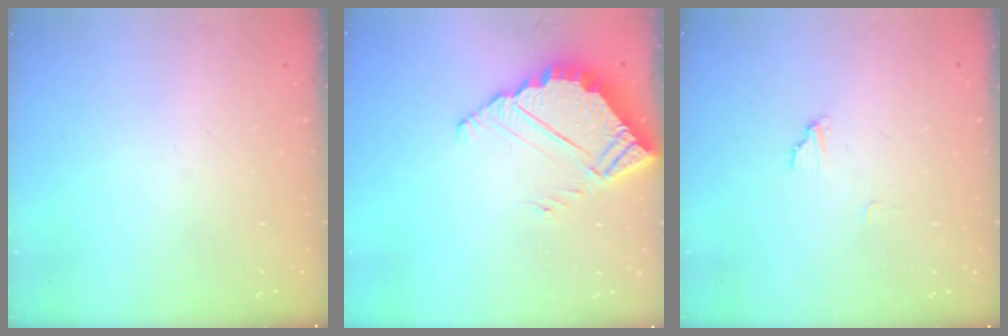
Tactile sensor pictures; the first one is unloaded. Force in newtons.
{"total": 4.3, "press": 4.3, "slide": 0.2}
{"total": 3.2, "press": 3.1, "slide": 0.3}